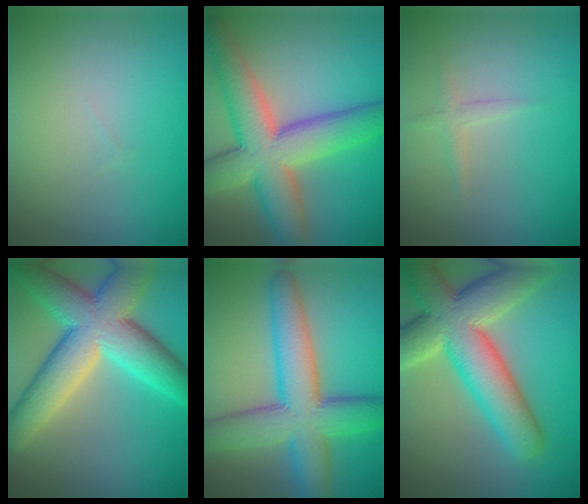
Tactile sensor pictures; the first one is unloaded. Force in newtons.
{"total": 10.4, "press": 10.4, "slide": 0.6}
{"total": 1.1, "press": 1.1, "slide": 0.0}
{"total": 11.0, "press": 11.0, "slide": 0.5}
{"total": 9.5, "press": 9.5, "slide": 0.2}
{"total": 11.4, "press": 11.4, "slide": 1.1}